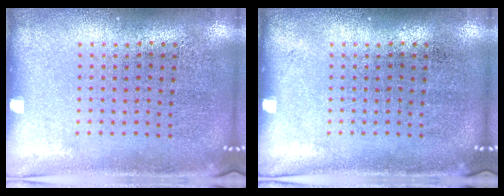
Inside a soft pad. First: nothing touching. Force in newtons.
{"total": 0.0}